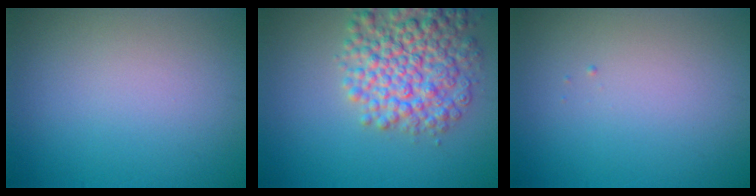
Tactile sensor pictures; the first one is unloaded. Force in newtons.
{"total": 7.5, "press": 7.5, "slide": 0.3}
{"total": 0.0}